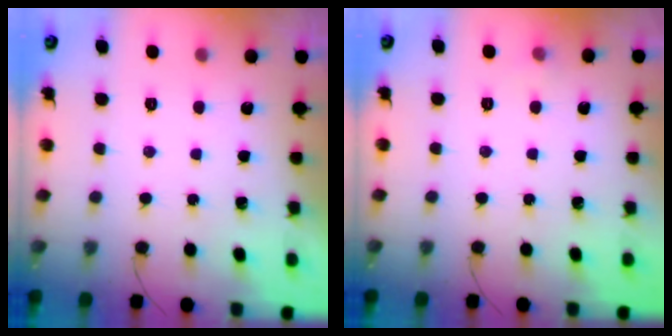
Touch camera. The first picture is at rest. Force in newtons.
{"total": 3.1, "press": 2.8, "slide": 1.4}